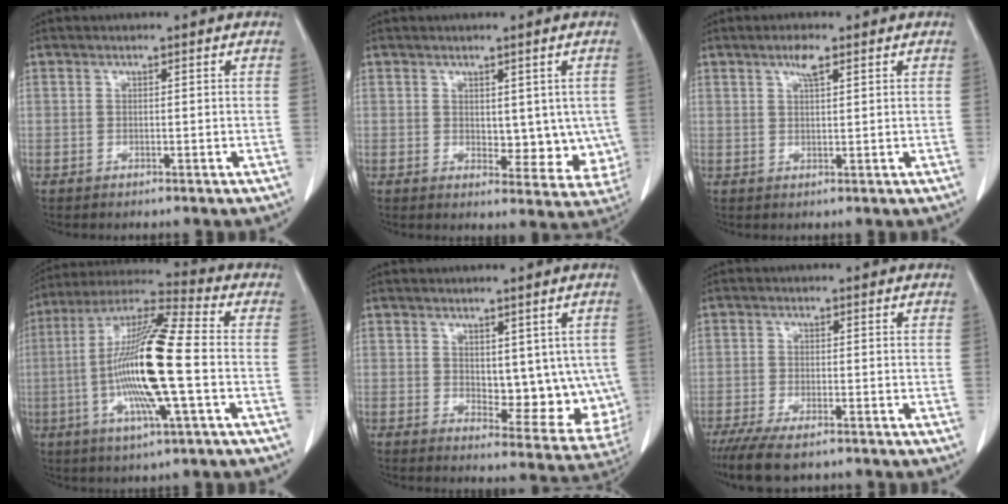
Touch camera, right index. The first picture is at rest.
{"total": 7.5, "force": [0.5, 4.3, 6.1], "torque": [-0.051, -0.009, 0.015]}
{"total": 2.7, "force": [1.7, 0.6, 2.1], "torque": [-0.040, 0.004, 0.029]}
{"total": 17.6, "force": [-2.5, 0.9, 17.4], "torque": [-0.342, -0.002, -0.055]}
{"total": 10.3, "force": [1.0, 5.4, 8.8], "torque": [-0.094, -0.007, 0.029]}
{"total": 7.4, "force": [-5.7, 1.8, 4.4], "torque": [-0.071, -0.016, -0.093]}